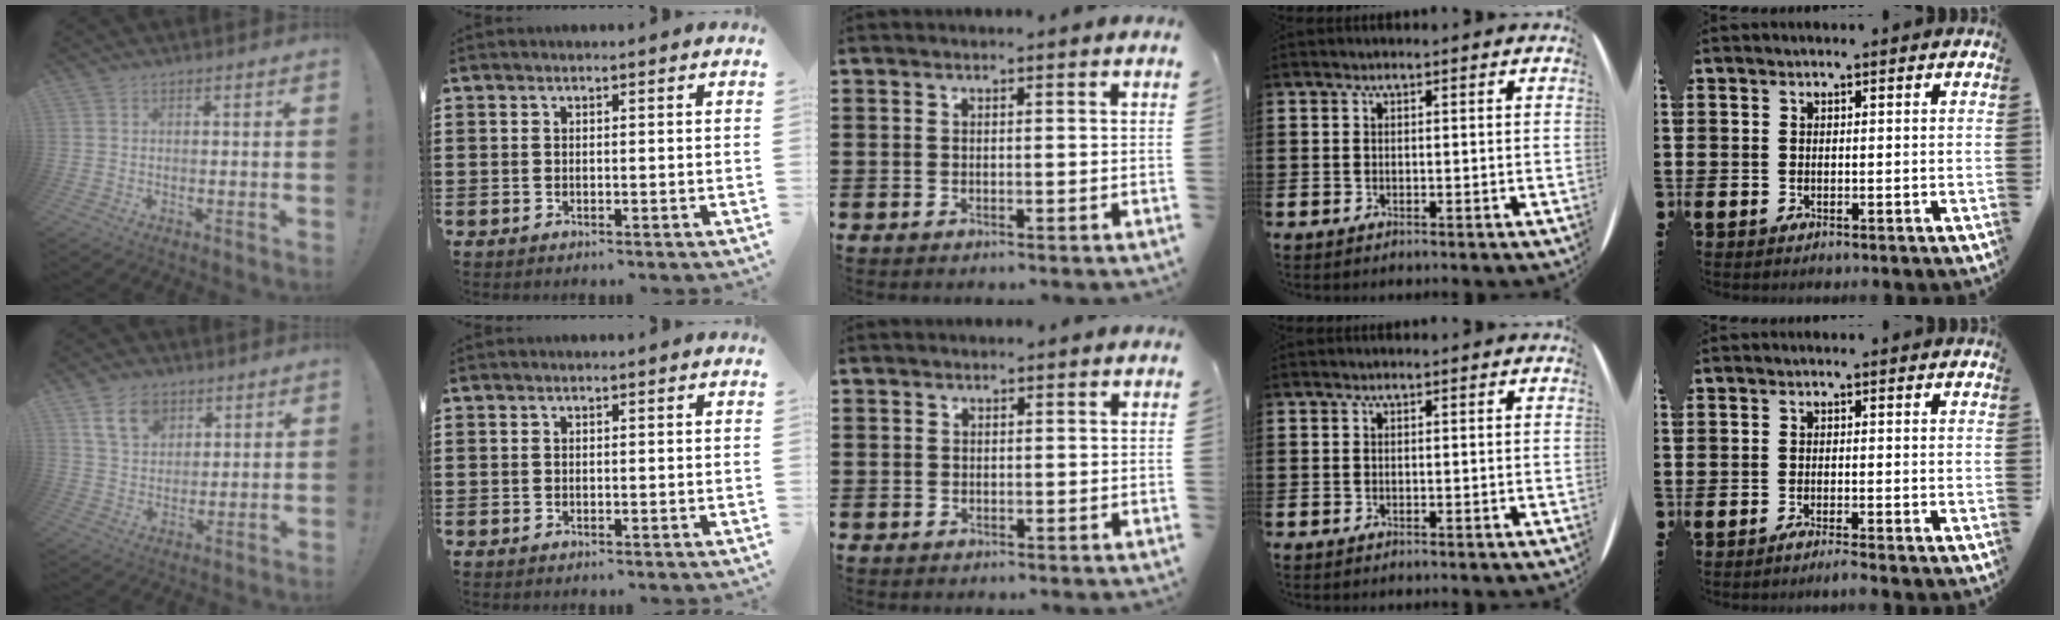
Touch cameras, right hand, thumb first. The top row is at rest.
{"thumb": {"total": 10.1, "force": [5.3, 7.1, 4.9], "torque": [-0.078, -0.015, 0.103]}, "middle": {"total": 0.8, "force": [-0.3, 0.7, 0.0], "torque": [-0.001, 0.004, -0.008]}, "little": {"total": 1.2, "force": [-1.0, -0.1, 0.7], "torque": [-0.010, -0.002, -0.018]}}